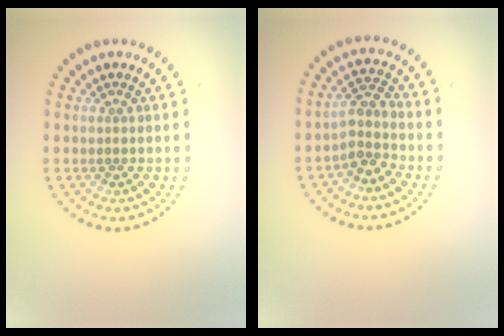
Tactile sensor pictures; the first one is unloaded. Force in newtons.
{"total": 2.5, "press": 2.0, "slide": 1.6}